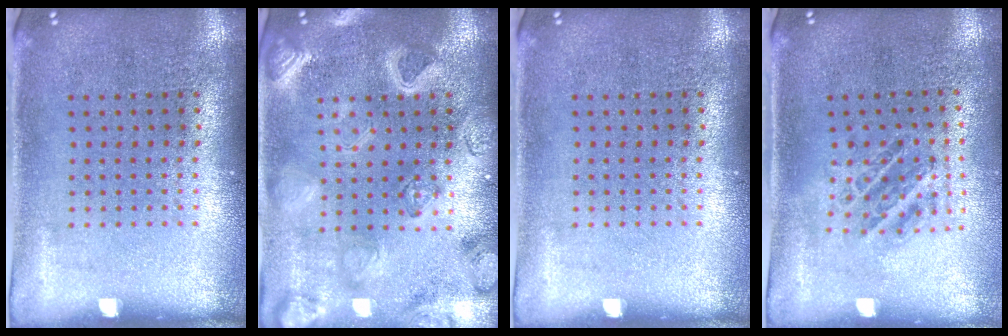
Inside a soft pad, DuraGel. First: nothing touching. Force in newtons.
{"total": 3.2, "press": 3.1, "slide": 0.9}
{"total": 0.0}
{"total": 1.0, "press": 1.0, "slide": 0.1}